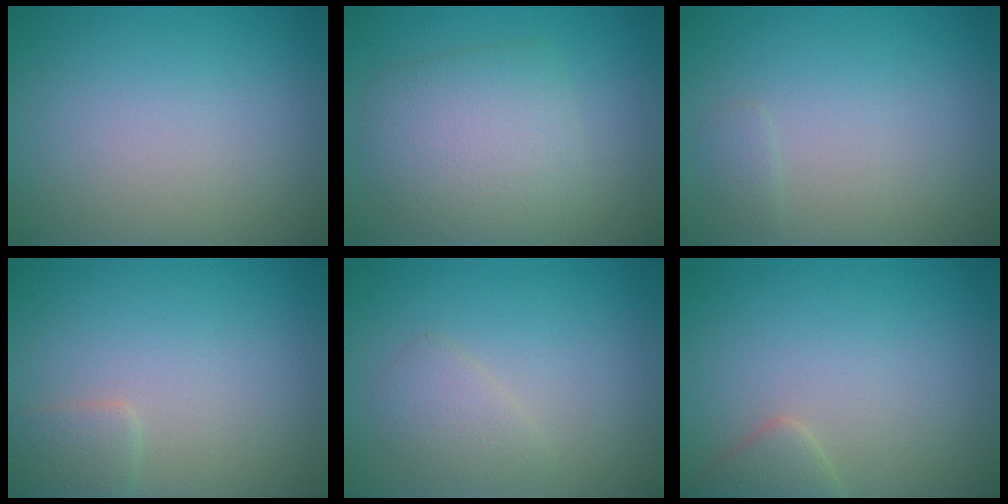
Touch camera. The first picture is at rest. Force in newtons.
{"total": 5.2, "press": 5.2, "slide": 0.3}
{"total": 0.6, "press": 0.6, "slide": 0.0}
{"total": 1.6, "press": 1.6, "slide": 0.1}
{"total": 1.7, "press": 1.7, "slide": 0.1}
{"total": 1.8, "press": 1.8, "slide": 0.1}